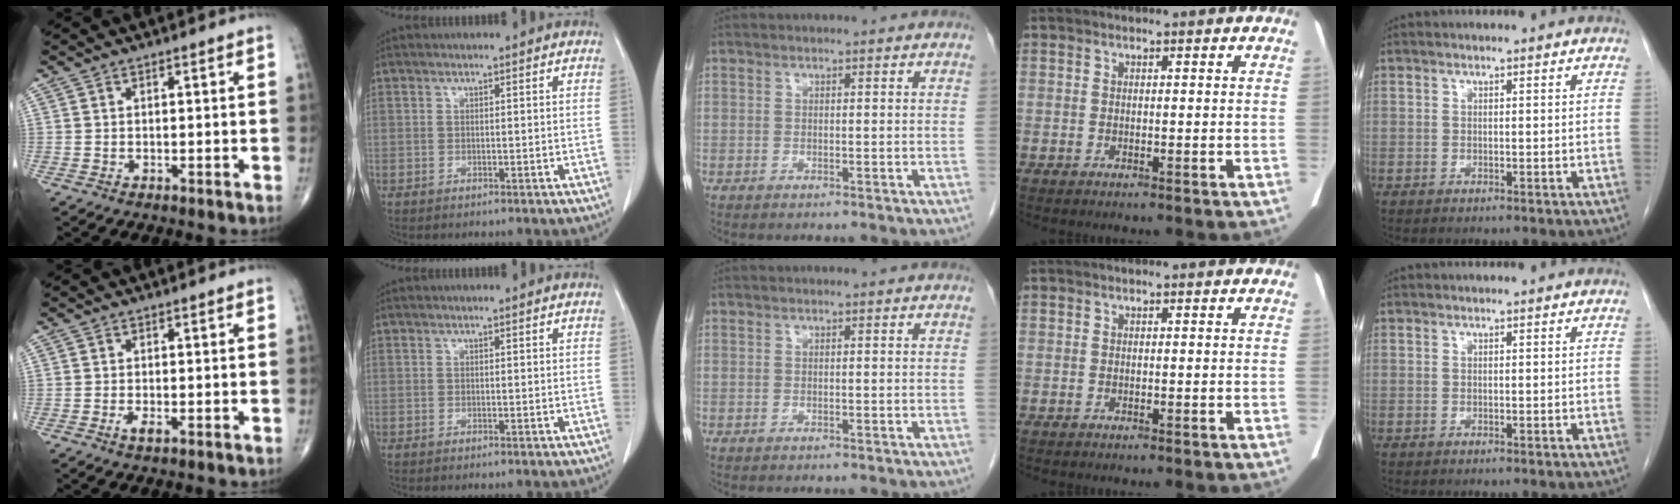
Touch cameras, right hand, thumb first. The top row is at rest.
{"thumb": {"total": 1.5, "force": [-0.7, 0.5, 1.3], "torque": [-0.027, -0.004, -0.015]}}